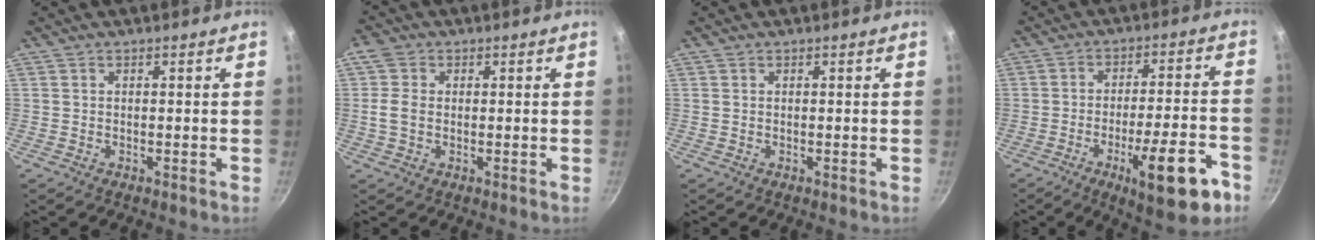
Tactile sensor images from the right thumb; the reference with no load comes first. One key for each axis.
{"total": 4.3, "fx": 0.1, "fy": 3.3, "fz": 2.7, "tx": -0.048, "ty": 0.003, "tz": -0.006}
{"total": 0.0}
{"total": 15.9, "fx": -7.8, "fy": 4.3, "fz": 13.2, "tx": -0.167, "ty": 0.040, "tz": -0.104}